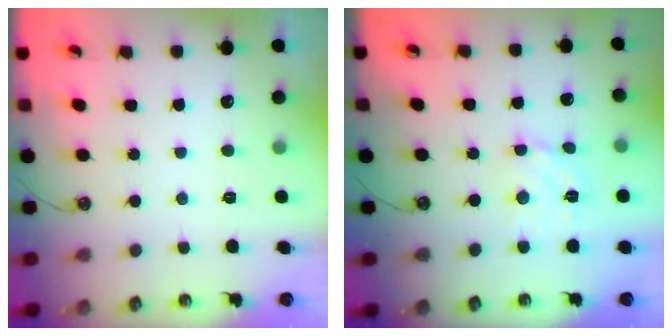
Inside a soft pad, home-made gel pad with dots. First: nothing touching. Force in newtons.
{"total": 5.3, "press": 5.3, "slide": 0.3}